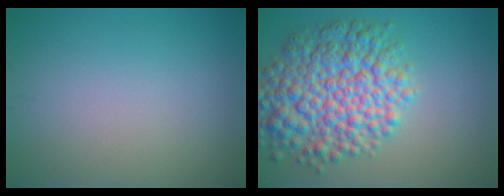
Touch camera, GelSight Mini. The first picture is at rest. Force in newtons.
{"total": 9.1, "press": 9.1, "slide": 0.3}